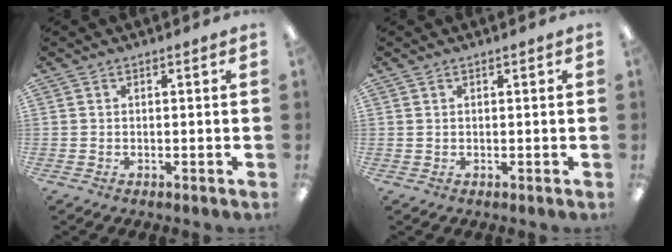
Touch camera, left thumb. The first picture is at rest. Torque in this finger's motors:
{"motor_torque": [-0.17, -0.06, 0.00, 0.25, 0.02]}